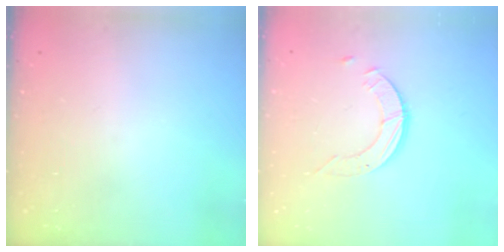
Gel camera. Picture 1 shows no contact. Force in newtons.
{"total": 4.0, "press": 4.0, "slide": 0.2}